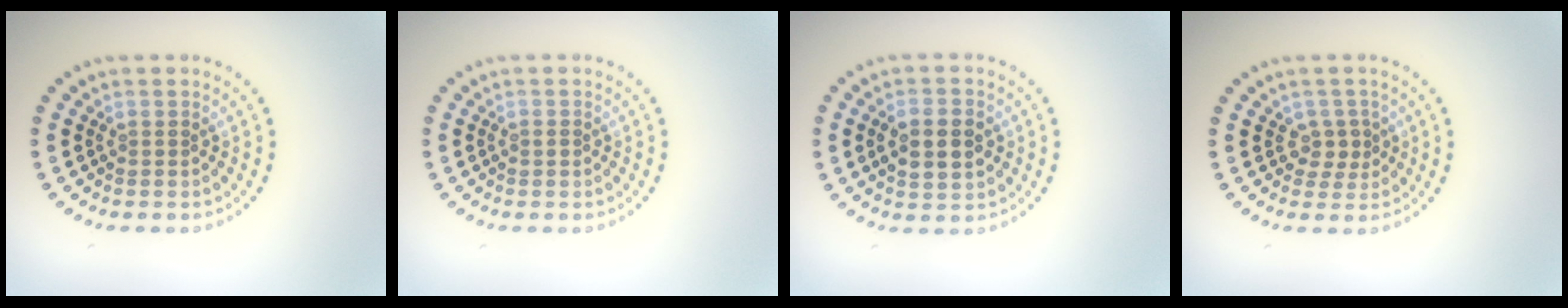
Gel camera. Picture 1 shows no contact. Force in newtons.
{"total": 0.8, "press": 0.8, "slide": 0.2}
{"total": 4.6, "press": 4.6, "slide": 0.4}
{"total": 1.8, "press": 1.5, "slide": 1.0}